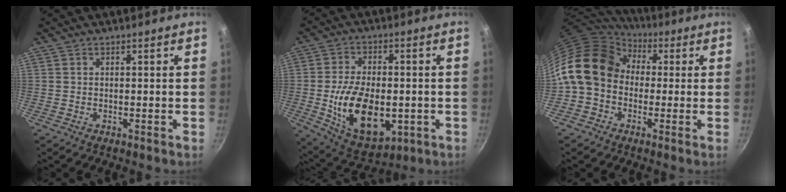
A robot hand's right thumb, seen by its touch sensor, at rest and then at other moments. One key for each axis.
{"total": 17.6, "fx": -2.9, "fy": 10.4, "fz": 13.8, "tx": -0.219, "ty": 0.000, "tz": -0.034}
{"total": 16.5, "fx": 2.0, "fy": 13.0, "fz": 9.8, "tx": -0.169, "ty": 0.038, "tz": 0.015}